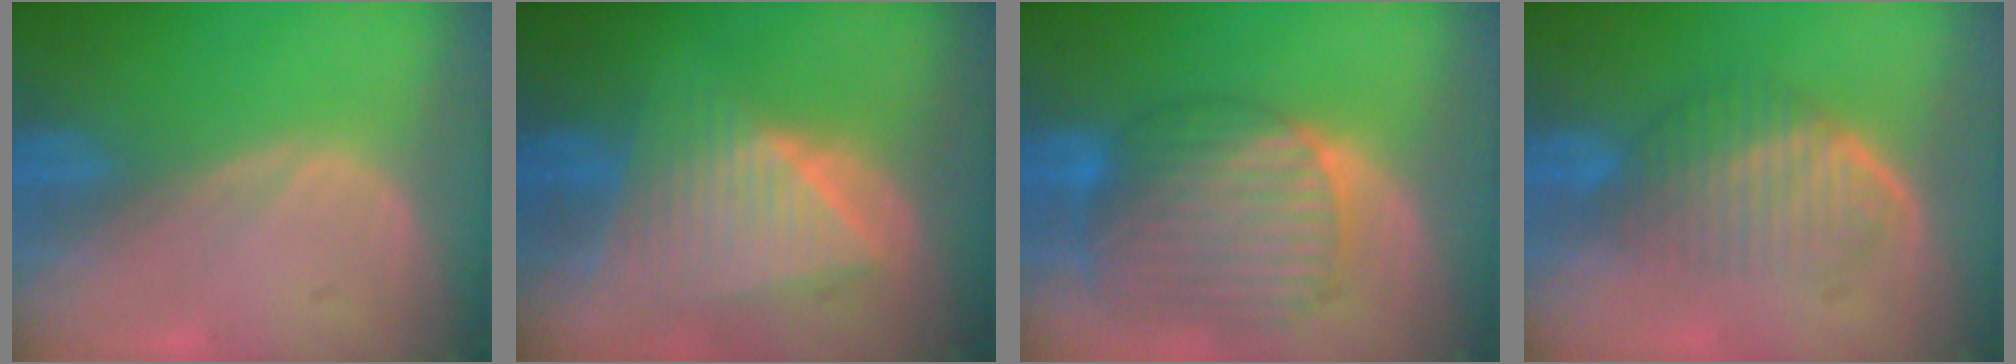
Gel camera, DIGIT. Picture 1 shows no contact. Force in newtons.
{"total": 9.1, "press": 8.0, "slide": 4.4}
{"total": 10.7, "press": 9.2, "slide": 5.5}
{"total": 6.0, "press": 5.7, "slide": 1.6}